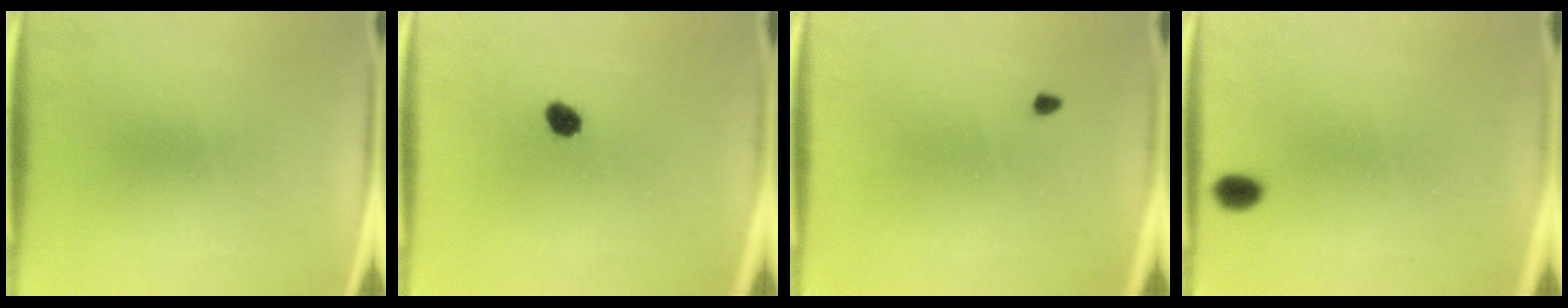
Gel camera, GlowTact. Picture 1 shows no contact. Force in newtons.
{"total": 2.8}
{"total": 0.7}
{"total": 1.7}